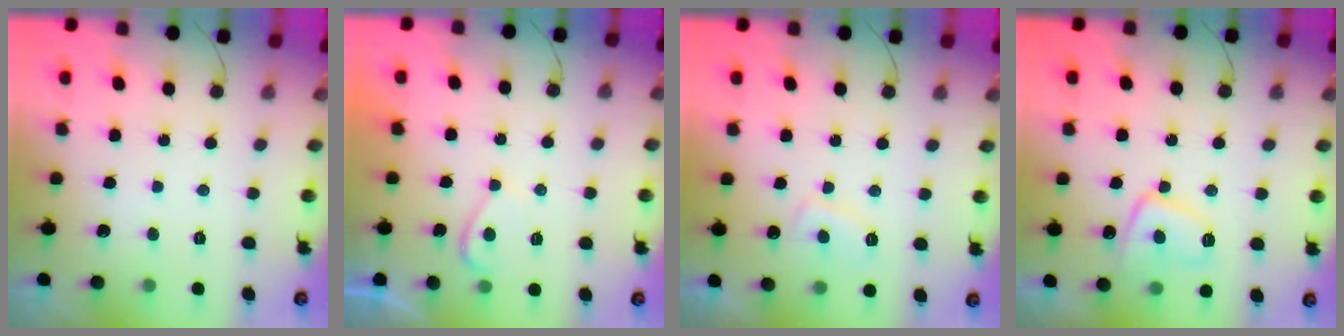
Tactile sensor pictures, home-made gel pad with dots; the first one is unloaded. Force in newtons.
{"total": 2.6, "press": 2.4, "slide": 0.8}
{"total": 4.0, "press": 3.9, "slide": 0.8}
{"total": 10.6, "press": 10.5, "slide": 0.8}